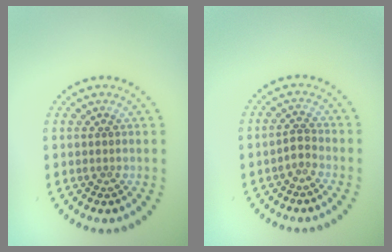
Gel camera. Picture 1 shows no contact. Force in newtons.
{"total": 1.1, "press": 0.8, "slide": 0.7}